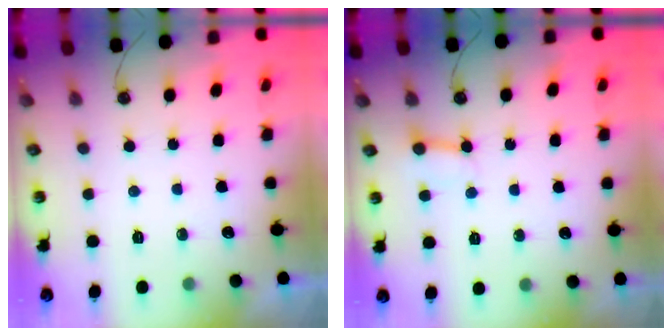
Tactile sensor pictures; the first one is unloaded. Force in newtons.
{"total": 2.5, "press": 2.5, "slide": 0.2}